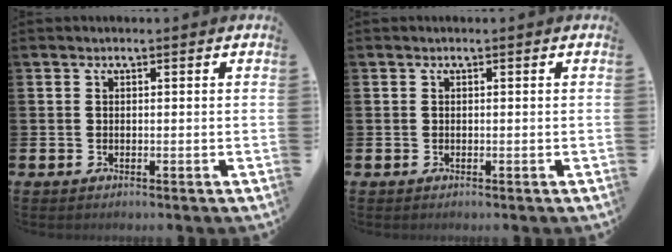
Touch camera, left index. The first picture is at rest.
{"total": 0.0}